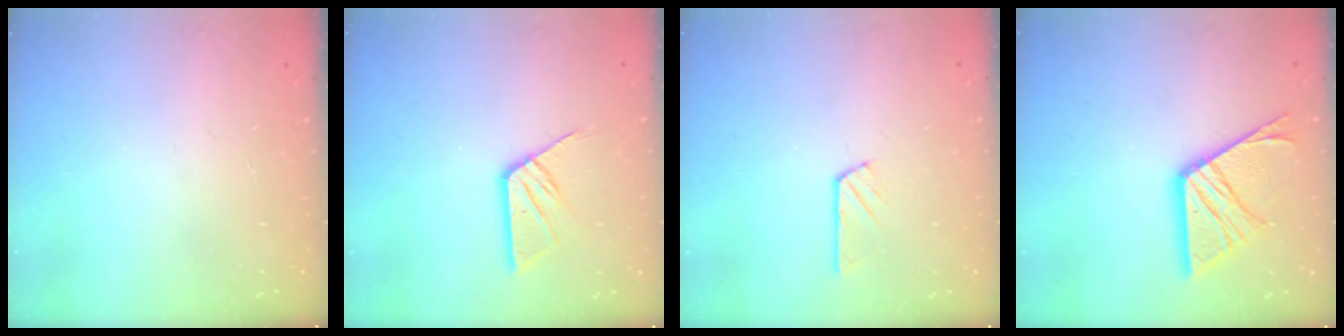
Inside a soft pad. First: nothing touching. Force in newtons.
{"total": 9.1, "press": 9.0, "slide": 0.7}
{"total": 3.8, "press": 3.7, "slide": 0.5}
{"total": 15.3, "press": 15.2, "slide": 1.5}